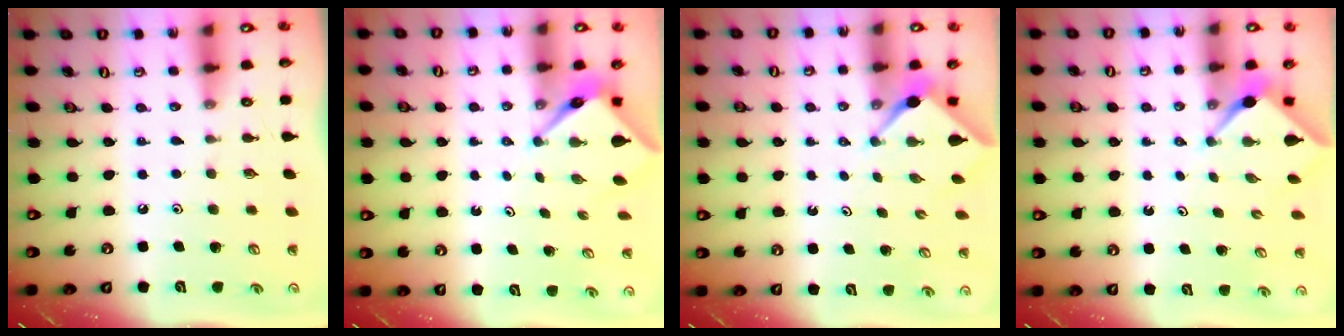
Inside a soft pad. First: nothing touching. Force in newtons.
{"total": 4.0, "press": 4.0, "slide": 0.2}
{"total": 2.5, "press": 2.5, "slide": 0.3}
{"total": 2.5, "press": 2.4, "slide": 0.3}